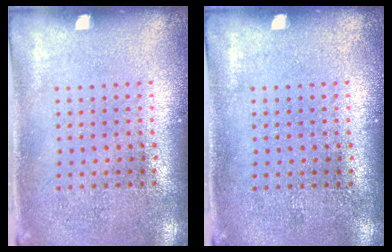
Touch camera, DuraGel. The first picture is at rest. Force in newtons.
{"total": 0.0}